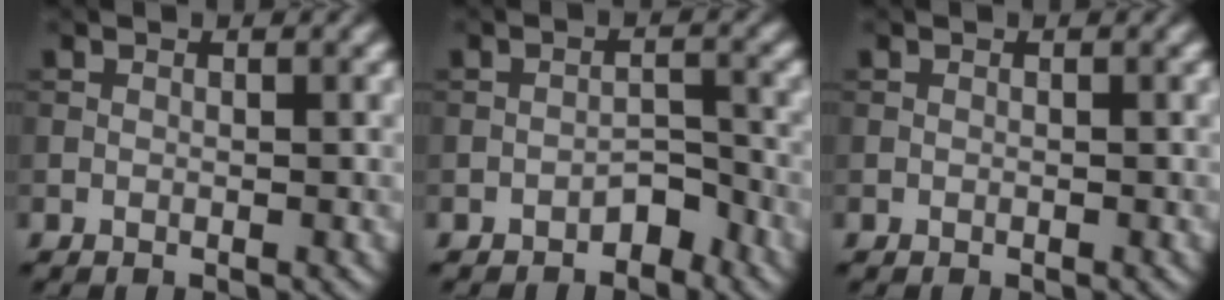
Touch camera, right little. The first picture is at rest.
{"total": 2.1, "force": [-1.7, 1.0, 0.9], "torque": [-0.009, 0.011, -0.028]}
{"total": 0.0}